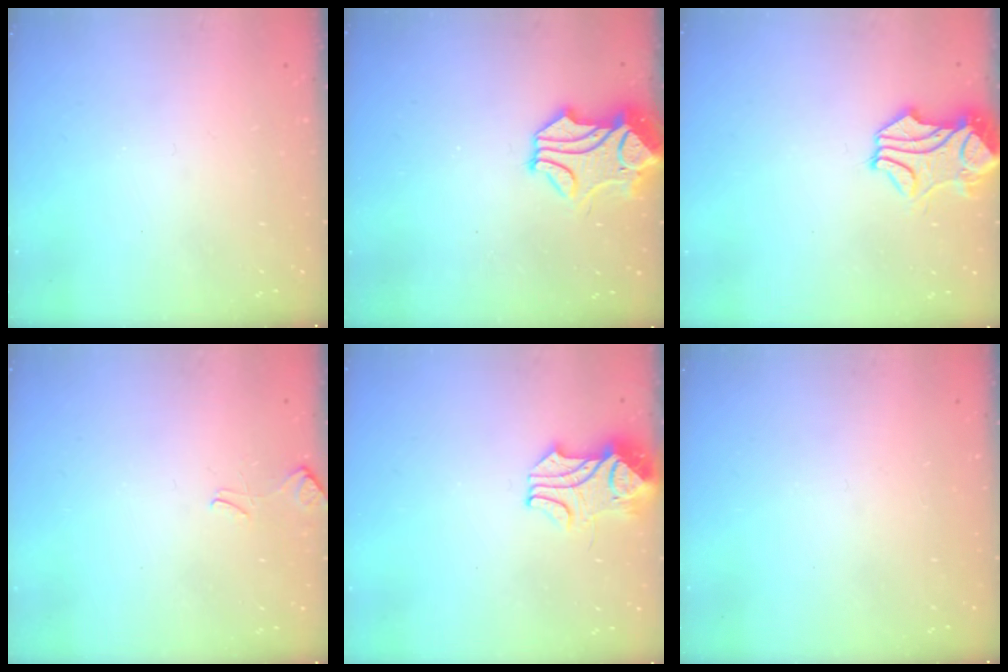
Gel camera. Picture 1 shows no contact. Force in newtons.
{"total": 1.6, "press": 0.9, "slide": 1.3}
{"total": 1.9, "press": 1.4, "slide": 1.2}
{"total": 1.7, "press": 1.6, "slide": 0.5}
{"total": 2.5, "press": 2.3, "slide": 1.0}
{"total": 0.0}